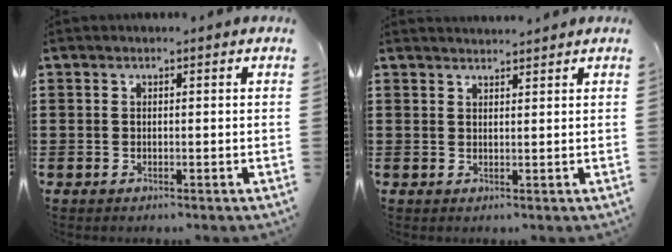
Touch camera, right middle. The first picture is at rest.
{"total": 1.7, "force": [1.6, 0.0, 0.1], "torque": [-0.005, 0.003, 0.032]}